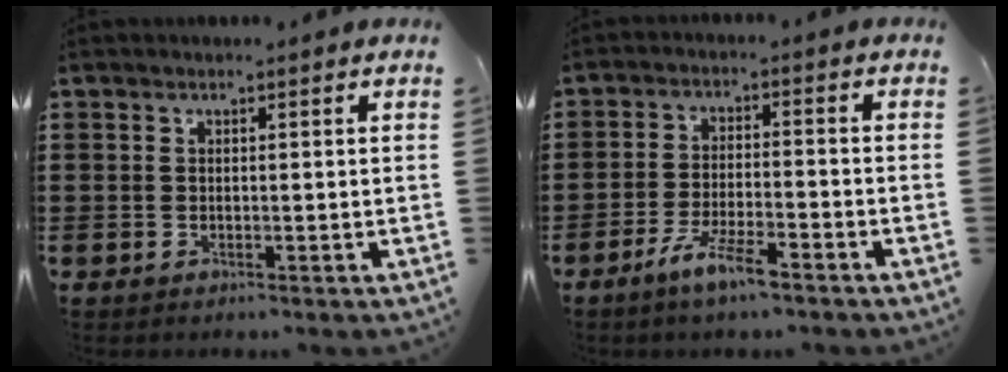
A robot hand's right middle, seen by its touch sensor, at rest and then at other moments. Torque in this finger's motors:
{"motor_torque": [2.14, 0.00, 0.26, 0.12]}